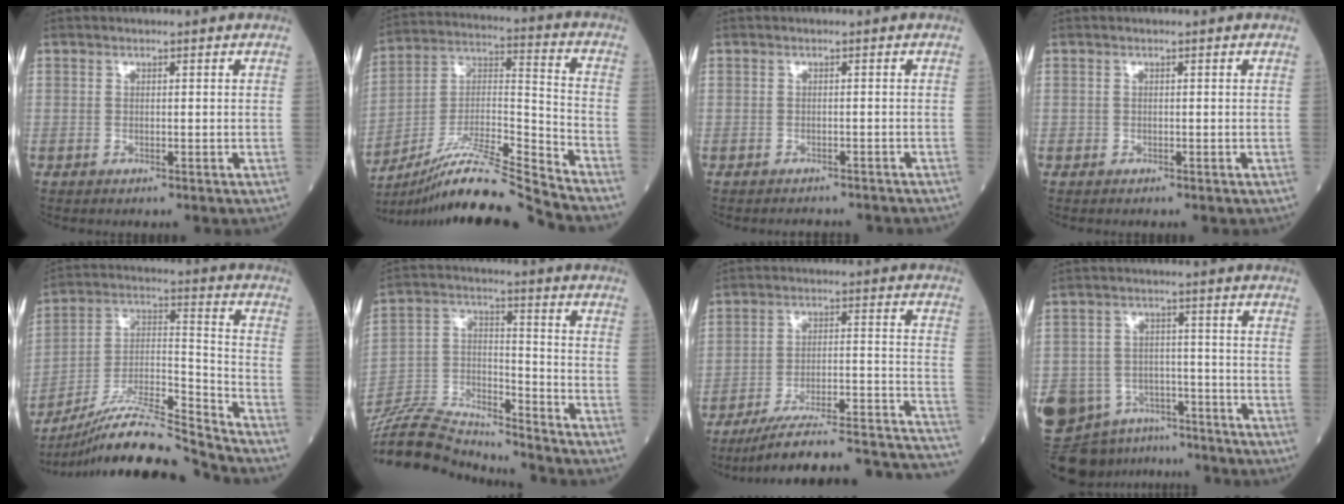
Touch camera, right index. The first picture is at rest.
{"total": 16.1, "force": [-14.6, -2.2, 6.5], "torque": [-0.115, 0.025, -0.264]}
{"total": 3.6, "force": [-3.4, 0.7, 0.8], "torque": [-0.003, -0.006, -0.039]}
{"total": 0.0}
{"total": 16.3, "force": [-15.1, -1.2, 5.8], "torque": [-0.103, 0.025, -0.274]}
{"total": 17.4, "force": [-16.8, 2.4, 3.8], "torque": [-0.084, 0.022, -0.296]}
{"total": 23.0, "force": [-20.3, 1.2, 10.7], "torque": [-0.082, 0.018, -0.287]}
{"total": 12.9, "force": [-9.6, 7.8, 3.7], "torque": [-0.081, 0.023, -0.144]}